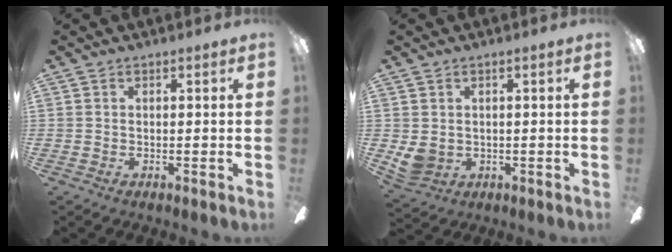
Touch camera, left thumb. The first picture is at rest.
{"total": 4.7, "force": [0.3, 4.1, 2.3], "torque": [-0.049, 0.000, 0.008]}